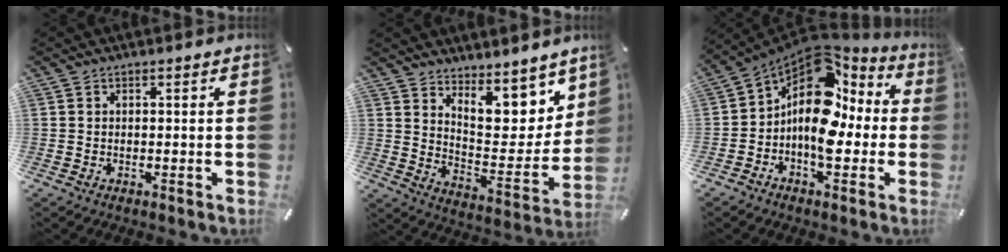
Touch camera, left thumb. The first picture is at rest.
{"total": 12.2, "force": [8.9, 6.6, 5.1], "torque": [-0.057, -0.087, 0.163]}
{"total": 15.2, "force": [0.3, 9.8, 11.5], "torque": [-0.192, -0.018, 0.002]}